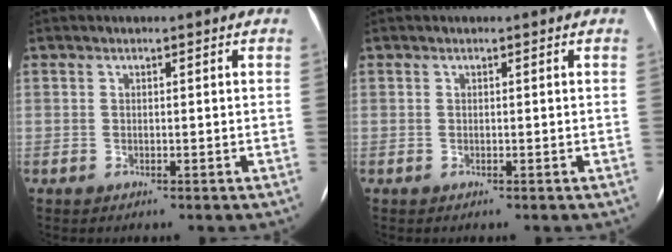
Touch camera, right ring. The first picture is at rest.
{"total": 0.0}